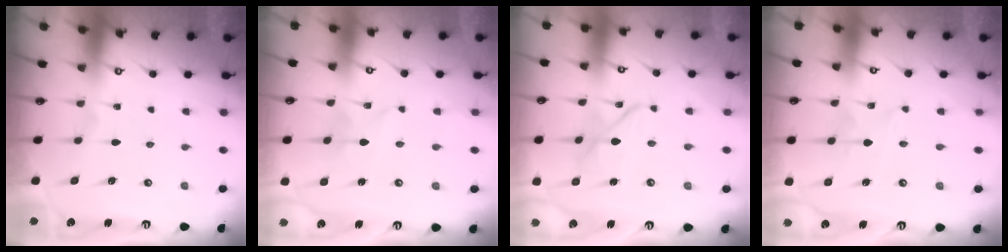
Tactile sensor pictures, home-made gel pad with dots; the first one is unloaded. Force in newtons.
{"total": 4.5, "press": 4.5, "slide": 0.4}
{"total": 7.3, "press": 7.3, "slide": 0.5}
{"total": 1.5, "press": 1.5, "slide": 0.2}